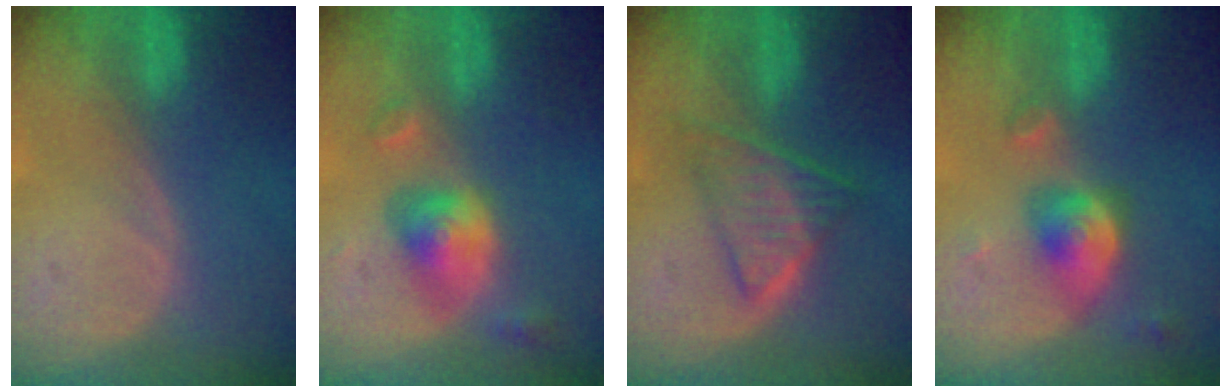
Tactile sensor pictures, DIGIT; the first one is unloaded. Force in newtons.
{"total": 5.8, "press": 5.3, "slide": 2.1}
{"total": 6.1, "press": 5.7, "slide": 2.0}
{"total": 5.1, "press": 5.1, "slide": 0.2}